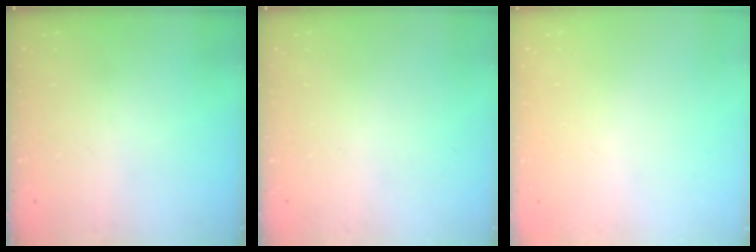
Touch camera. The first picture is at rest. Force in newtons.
{"total": 0.0}
{"total": 0.0}